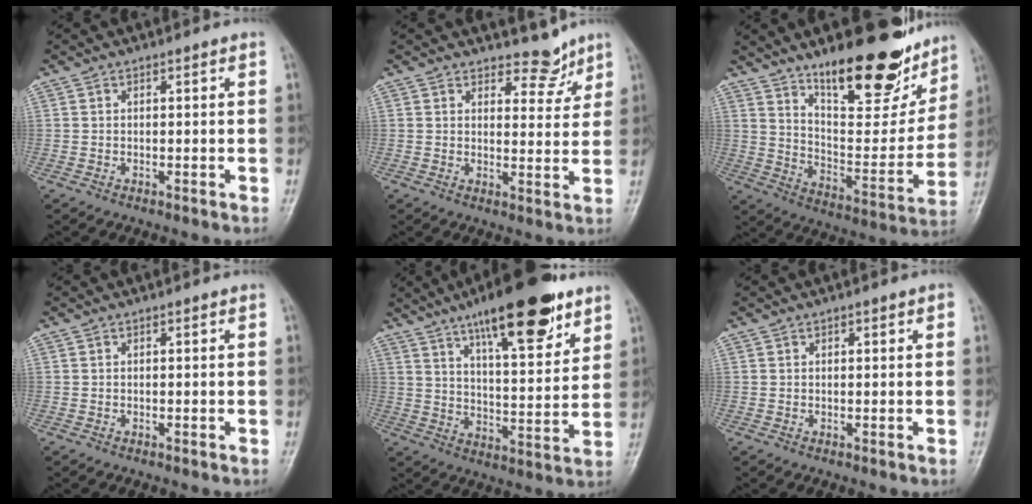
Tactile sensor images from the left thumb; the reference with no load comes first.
{"total": 4.8, "force": [4.2, 2.2, 1.0], "torque": [0.012, -0.036, 0.060]}
{"total": 23.0, "force": [15.8, 8.4, 14.4], "torque": [-0.156, -0.090, 0.246]}
{"total": 0.0}
{"total": 19.3, "force": [12.2, 5.7, 13.9], "torque": [-0.179, -0.052, 0.194]}
{"total": 1.3, "force": [0.5, 0.5, 1.0], "torque": [-0.012, 0.002, 0.007]}